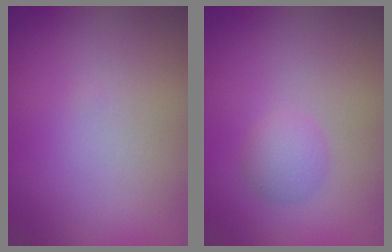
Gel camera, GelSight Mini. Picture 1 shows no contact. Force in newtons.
{"total": 1.8, "press": 1.8, "slide": 0.1}